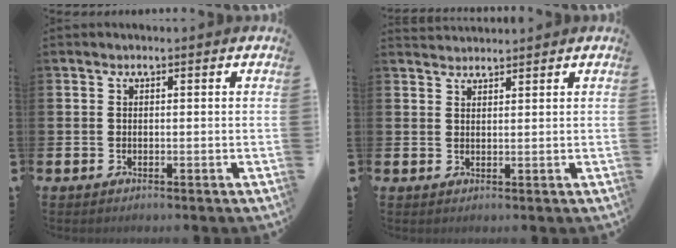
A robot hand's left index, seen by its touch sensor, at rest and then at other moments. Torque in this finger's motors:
{"motor_torque": [-0.53, -0.43, -0.32, -0.09]}